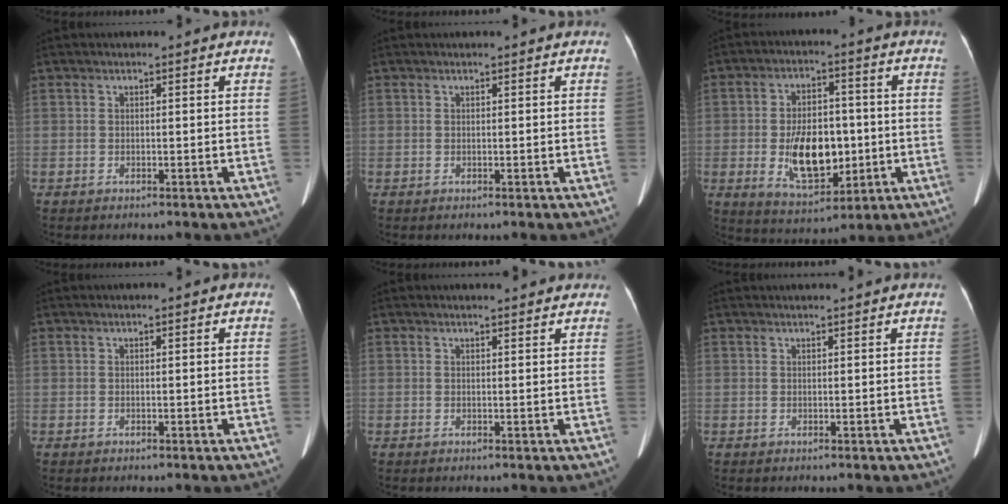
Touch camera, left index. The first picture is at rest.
{"total": 0.6, "force": [0.6, 0.0, 0.2], "torque": [-0.002, 0.010, 0.011]}
{"total": 11.2, "force": [-1.8, 6.0, 9.2], "torque": [-0.165, 0.000, -0.021]}
{"total": 0.0}
{"total": 4.4, "force": [4.1, 0.7, 1.2], "torque": [-0.013, 0.010, 0.040]}
{"total": 2.9, "force": [2.8, -0.3, 0.8], "torque": [-0.008, 0.021, 0.037]}